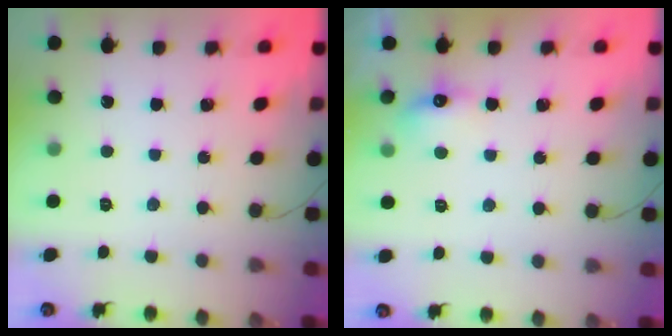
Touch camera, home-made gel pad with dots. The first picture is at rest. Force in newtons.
{"total": 6.2, "press": 6.1, "slide": 1.1}